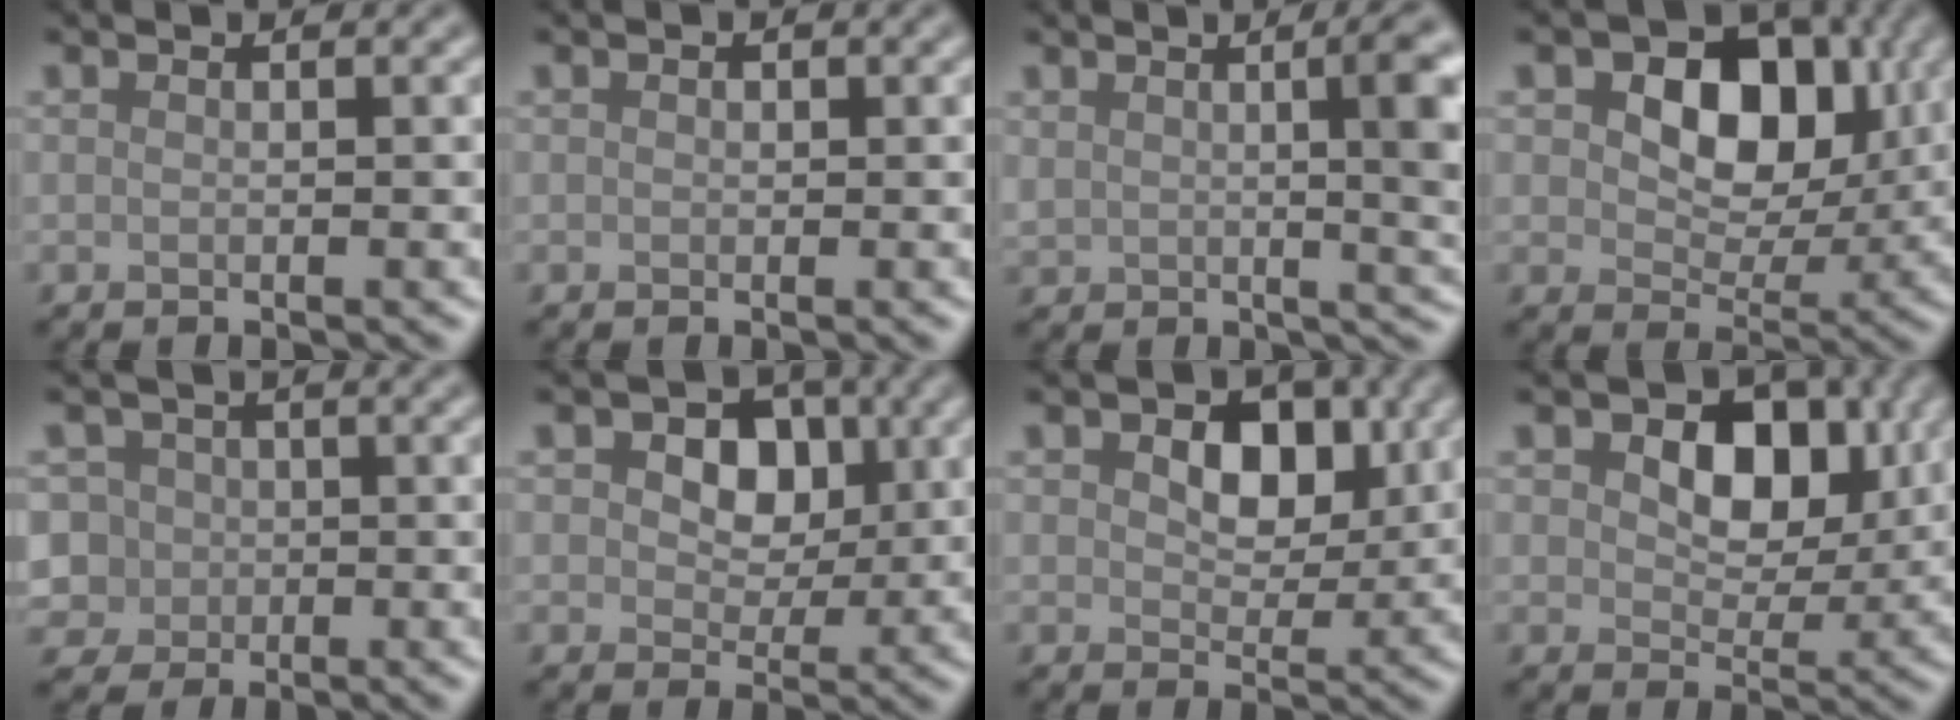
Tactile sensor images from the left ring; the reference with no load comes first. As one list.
[{"total": 0.5, "force": [-0.1, -0.2, -0.5], "torque": [0.000, 0.000, 0.008]}, {"total": 7.2, "force": [1.4, 2.7, 6.5], "torque": [-0.054, 0.017, 0.026]}, {"total": 7.4, "force": [1.9, 5.0, 5.1], "torque": [-0.086, -0.002, 0.035]}, {"total": 4.0, "force": [-0.3, 3.9, 0.7], "torque": [-0.016, 0.031, -0.011]}, {"total": 4.2, "force": [1.0, 3.2, 2.6], "torque": [-0.054, -0.001, 0.010]}, {"total": 4.2, "force": [1.2, 2.9, 2.9], "torque": [-0.058, -0.004, 0.023]}, {"total": 5.8, "force": [1.5, 3.9, 3.9], "torque": [-0.075, -0.005, 0.029]}]